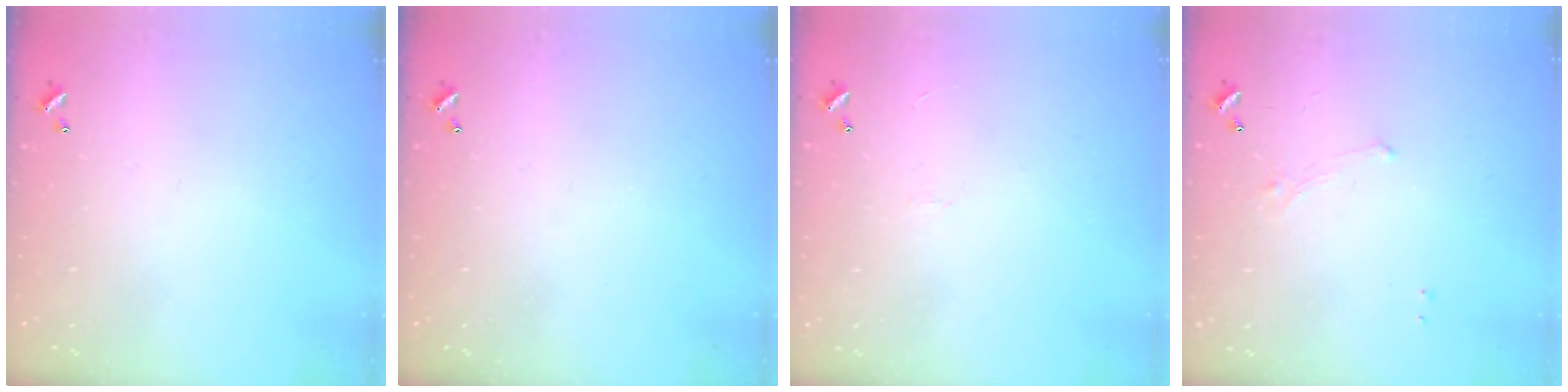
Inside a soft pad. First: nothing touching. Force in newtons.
{"total": 0.0}
{"total": 0.7, "press": 0.3, "slide": 0.7}
{"total": 3.0, "press": 3.0, "slide": 0.4}